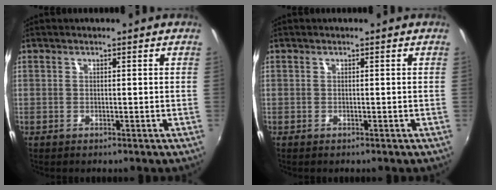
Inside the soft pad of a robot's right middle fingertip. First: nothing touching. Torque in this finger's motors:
{"motor_torque": [0.05, -0.12, 0.00, 0.02]}